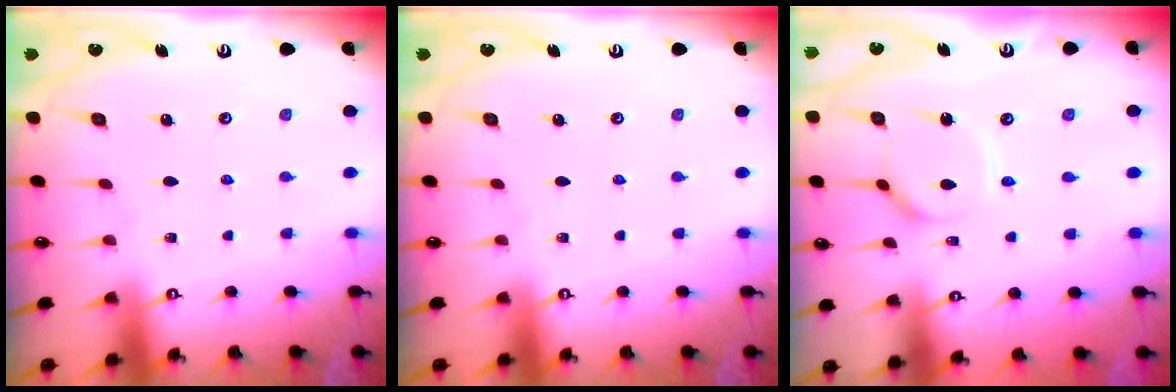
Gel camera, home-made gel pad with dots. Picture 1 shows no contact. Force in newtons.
{"total": 0.0}
{"total": 10.5, "press": 10.4, "slide": 1.1}